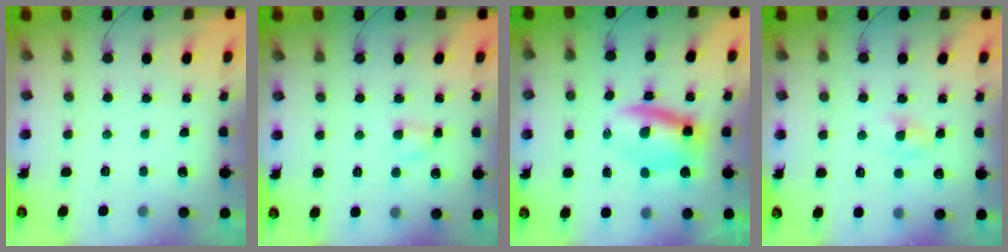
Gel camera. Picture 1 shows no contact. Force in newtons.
{"total": 2.8, "press": 2.5, "slide": 1.2}
{"total": 7.3, "press": 7.1, "slide": 1.6}
{"total": 2.2, "press": 2.0, "slide": 1.0}